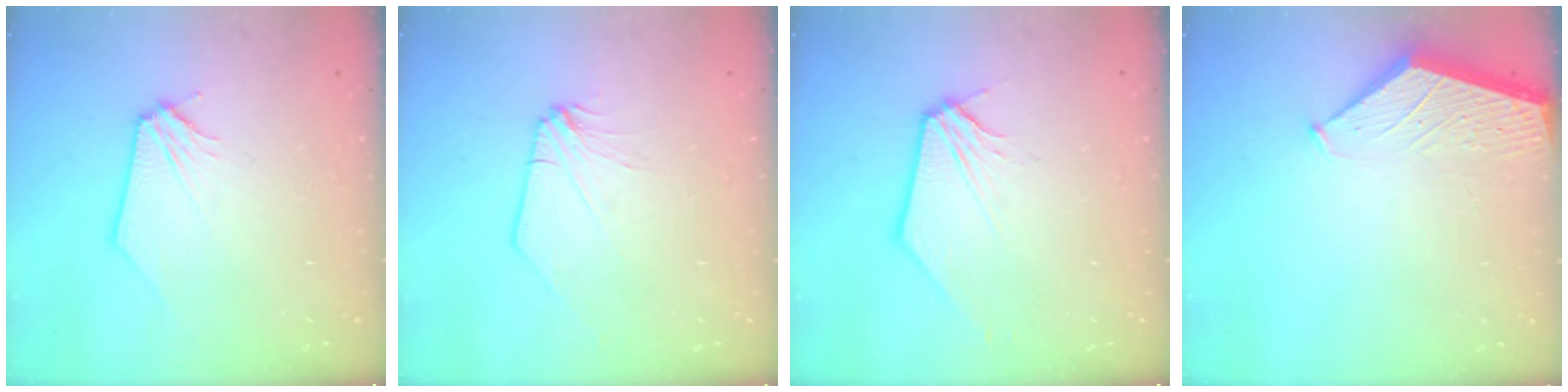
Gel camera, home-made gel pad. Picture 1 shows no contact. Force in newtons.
{"total": 1.7, "press": 1.7, "slide": 0.3}
{"total": 1.2, "press": 1.2, "slide": 0.3}
{"total": 1.6, "press": 1.6, "slide": 0.2}